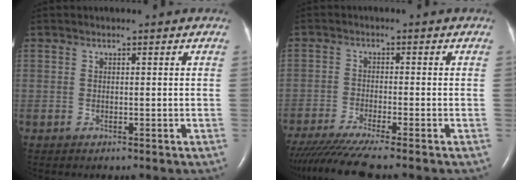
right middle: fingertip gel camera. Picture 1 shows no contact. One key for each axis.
{"total": 10.2, "fx": -8.7, "fy": -1.1, "fz": 5.2, "tx": -0.078, "ty": -0.033, "tz": -0.144}